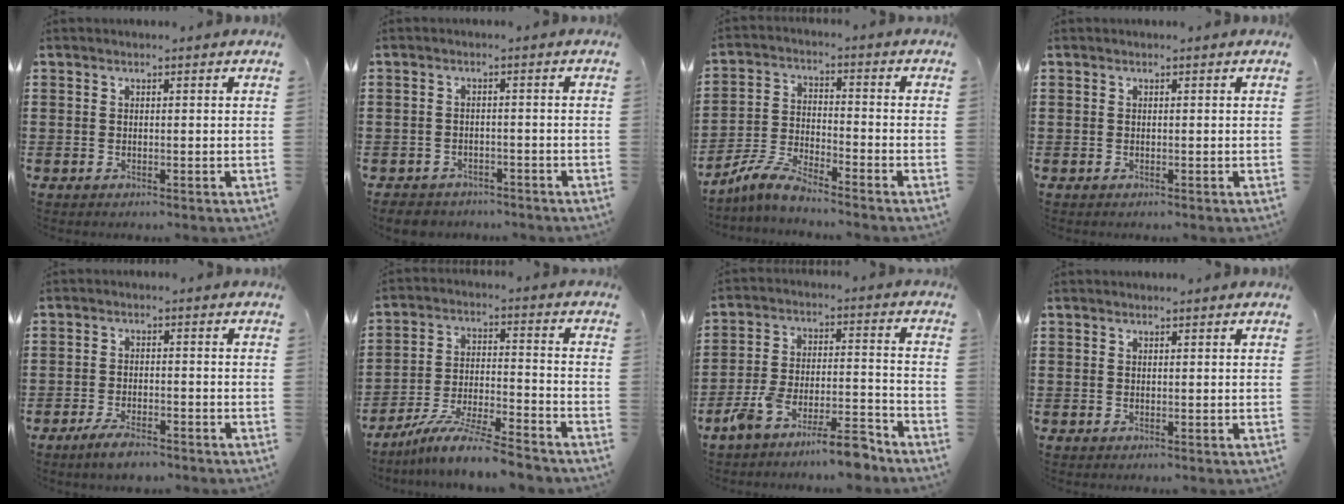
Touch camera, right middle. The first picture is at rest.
{"total": 2.6, "force": [-2.5, 0.7, 0.1], "torque": [-0.007, 0.001, -0.054]}
{"total": 6.4, "force": [-5.7, 0.7, 2.7], "torque": [-0.078, -0.007, -0.117]}
{"total": 0.0}
{"total": 3.6, "force": [-2.9, 0.7, 1.9], "torque": [-0.045, 0.002, -0.060]}
{"total": 8.8, "force": [-8.0, 0.1, 3.7], "torque": [-0.074, 0.005, -0.157]}
{"total": 9.4, "force": [-8.4, 0.7, 4.2], "torque": [-0.068, 0.018, -0.159]}
{"total": 0.0}